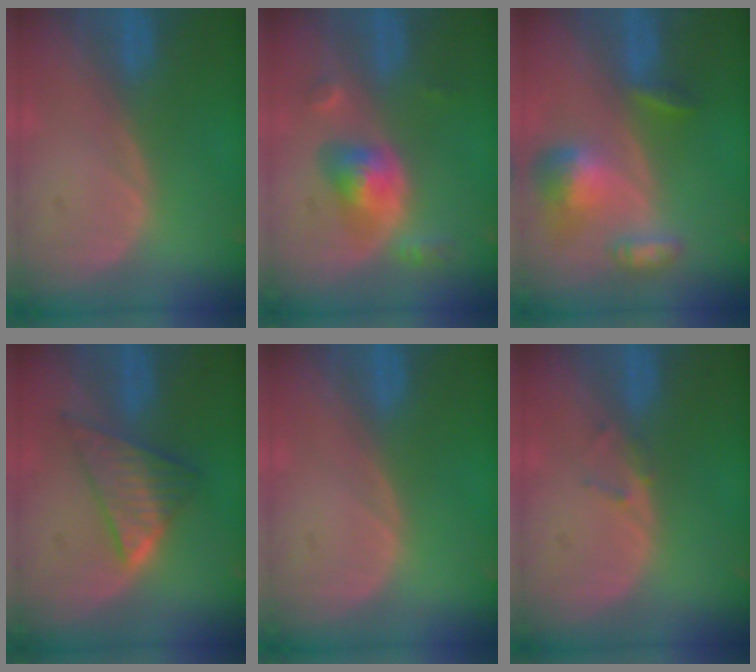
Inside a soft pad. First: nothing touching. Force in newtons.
{"total": 6.0, "press": 5.5, "slide": 2.5}
{"total": 7.0, "press": 6.5, "slide": 2.5}
{"total": 7.0, "press": 7.0, "slide": 0.2}
{"total": 0.0}
{"total": 1.3, "press": 1.1, "slide": 0.8}